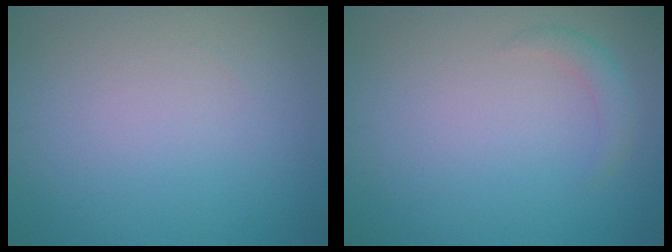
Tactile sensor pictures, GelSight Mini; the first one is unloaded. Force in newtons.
{"total": 1.3, "press": 1.3, "slide": 0.1}